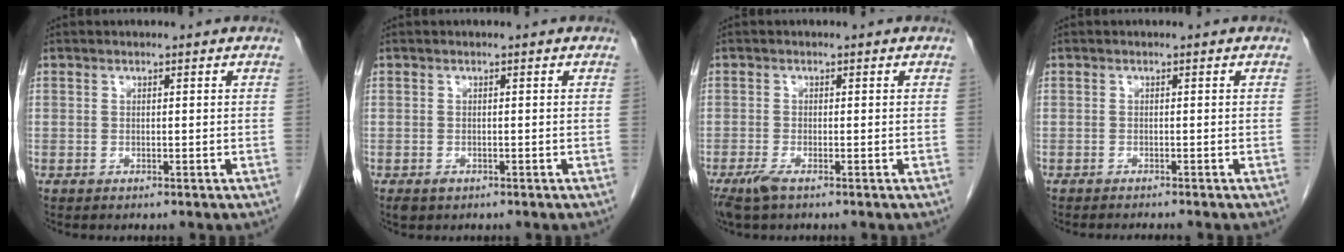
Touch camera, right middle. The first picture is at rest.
{"total": 1.4, "force": [-0.8, 0.9, 0.7], "torque": [-0.014, -0.001, -0.006]}
{"total": 2.6, "force": [-1.7, 0.5, 1.9], "torque": [-0.043, -0.007, -0.034]}
{"total": 3.4, "force": [-3.1, 0.1, 1.4], "torque": [-0.015, -0.004, -0.040]}